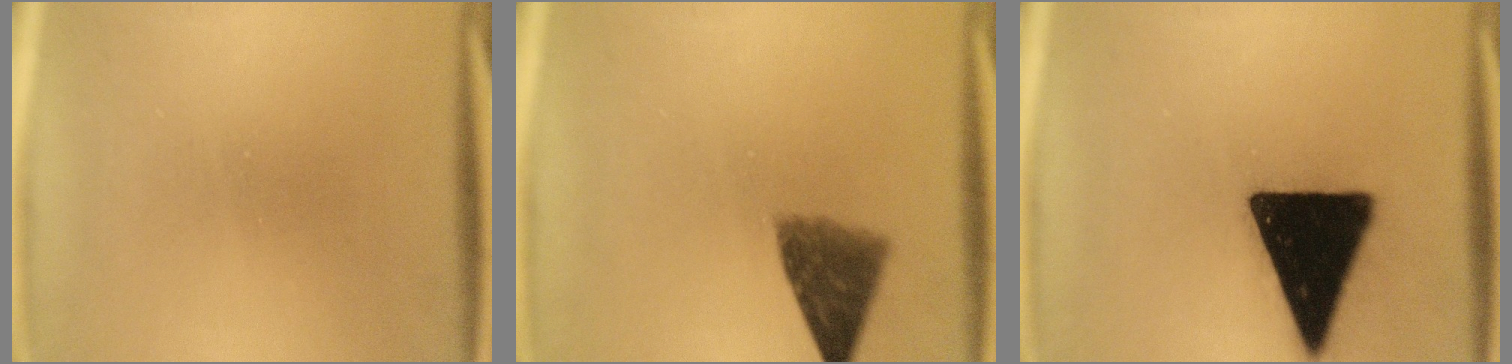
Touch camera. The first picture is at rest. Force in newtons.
{"total": 7.2}
{"total": 22.2}